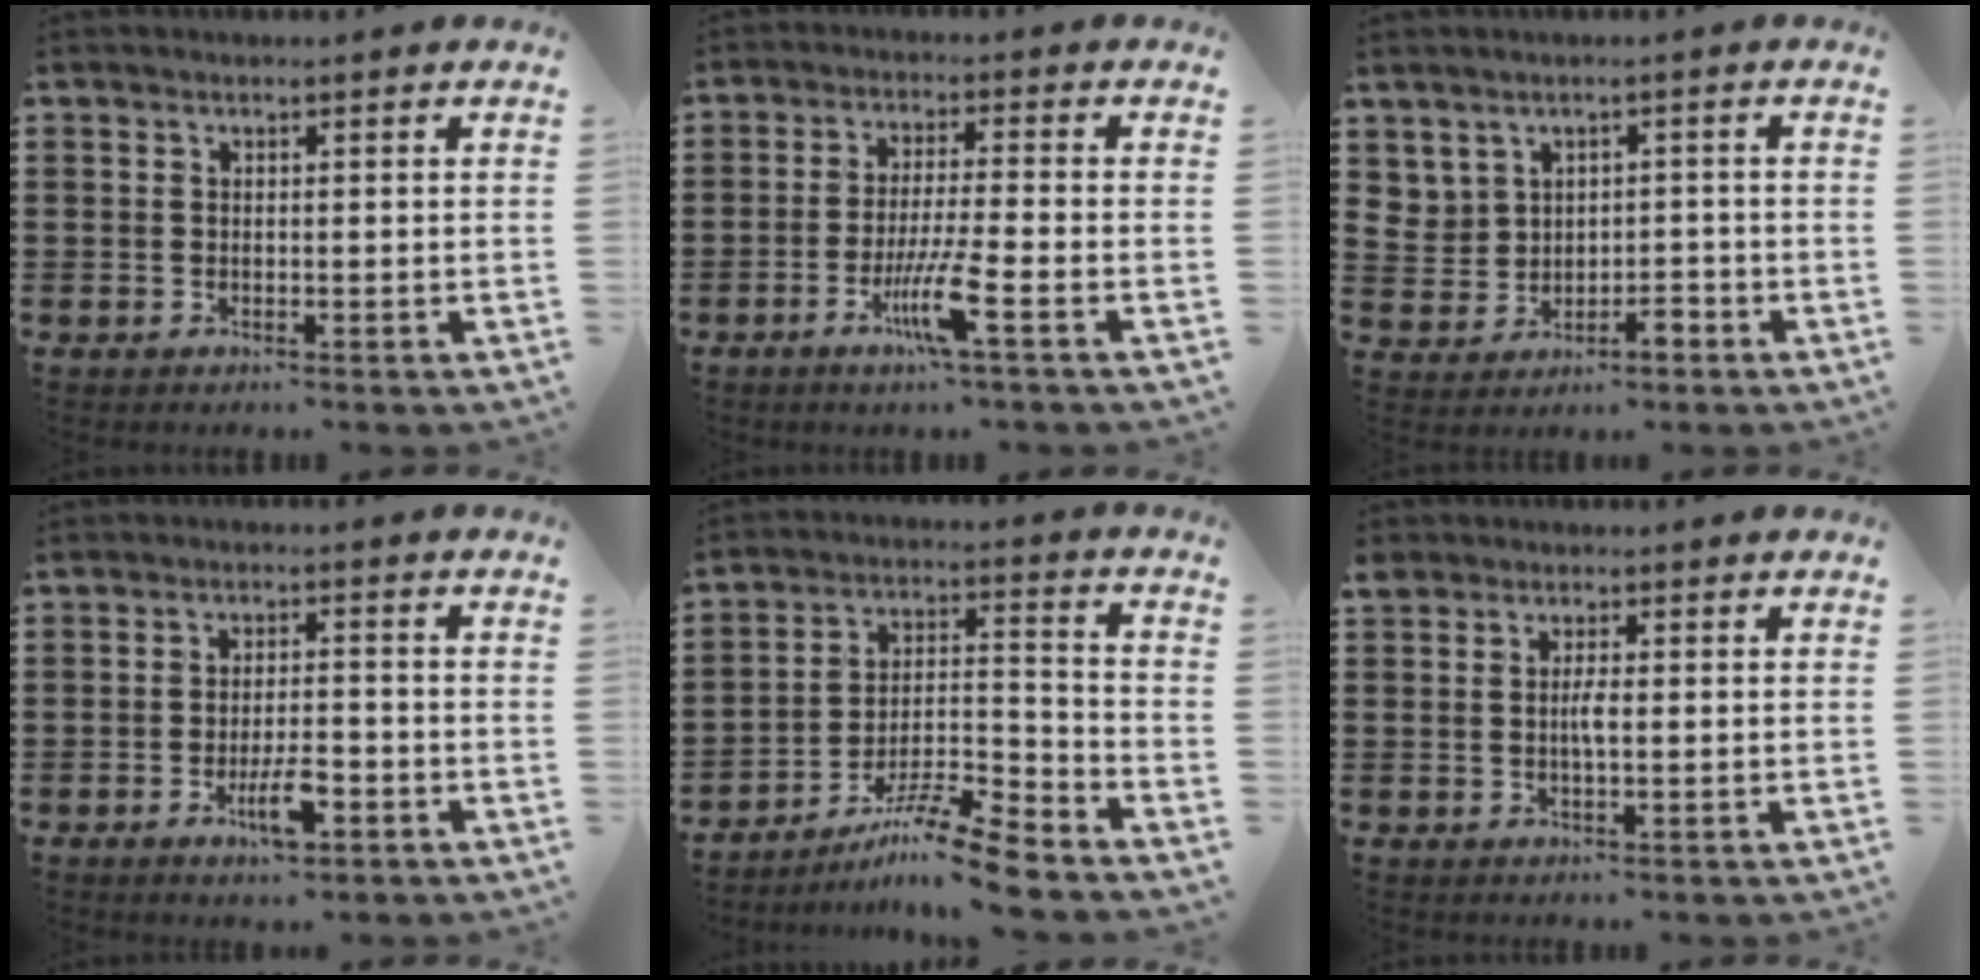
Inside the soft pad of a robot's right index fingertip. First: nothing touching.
{"total": 7.2, "force": [-3.3, 0.2, 6.4], "torque": [-0.129, -0.014, -0.064]}
{"total": 2.7, "force": [0.3, 2.5, 1.0], "torque": [-0.039, -0.002, 0.001]}
{"total": 5.5, "force": [-2.5, 1.6, 4.6], "torque": [-0.087, 0.000, -0.045]}
{"total": 10.4, "force": [-8.8, 0.5, 5.6], "torque": [-0.082, 0.022, -0.164]}
{"total": 2.1, "force": [0.0, 0.6, 2.0], "torque": [-0.039, 0.001, -0.001]}